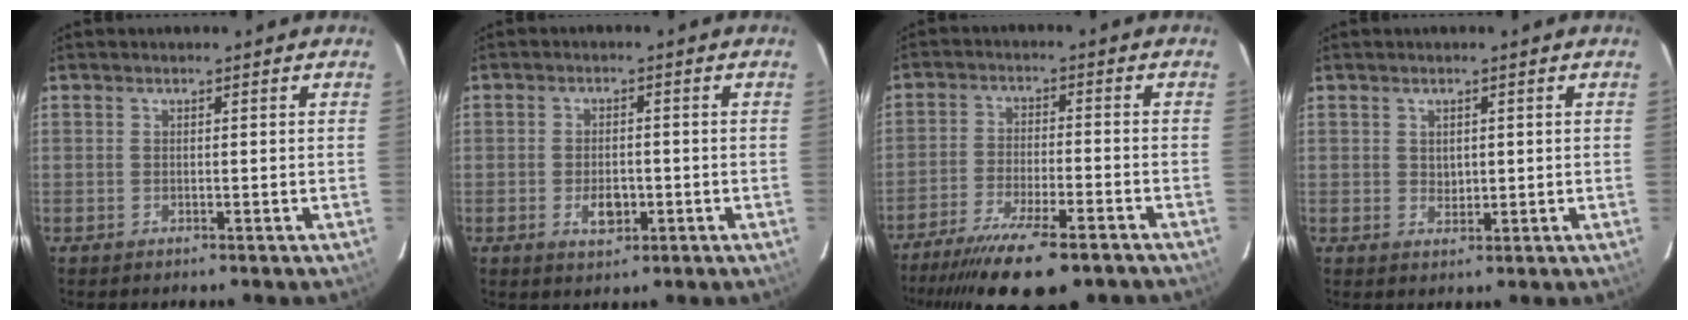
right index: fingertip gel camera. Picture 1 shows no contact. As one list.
[{"total": 4.7, "force": [-1.4, 2.9, 3.5], "torque": [-0.064, -0.004, -0.020]}, {"total": 17.5, "force": [-13.7, 4.0, 10.1], "torque": [-0.205, -0.040, -0.218]}, {"total": 1.9, "force": [0.5, 1.6, 0.9], "torque": [-0.011, 0.004, 0.012]}]